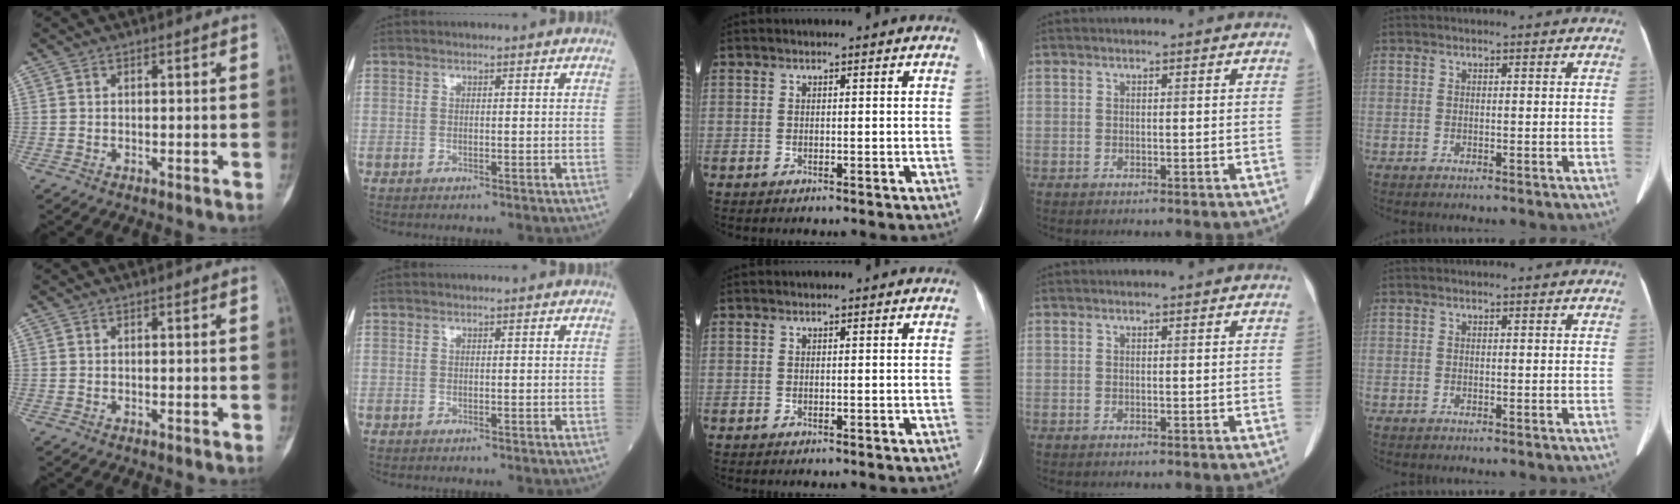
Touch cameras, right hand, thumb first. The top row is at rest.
{}